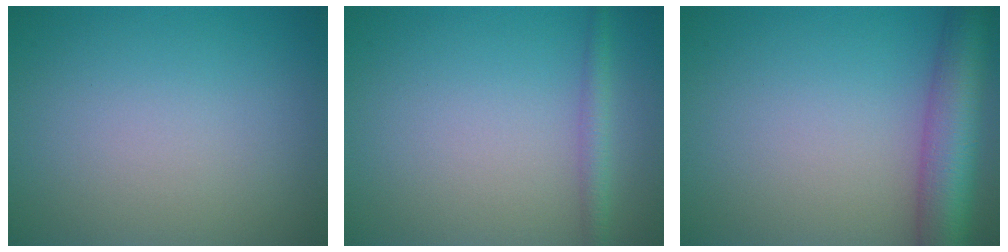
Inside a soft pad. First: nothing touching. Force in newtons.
{"total": 1.7, "press": 1.7, "slide": 0.1}
{"total": 7.4, "press": 7.4, "slide": 0.3}